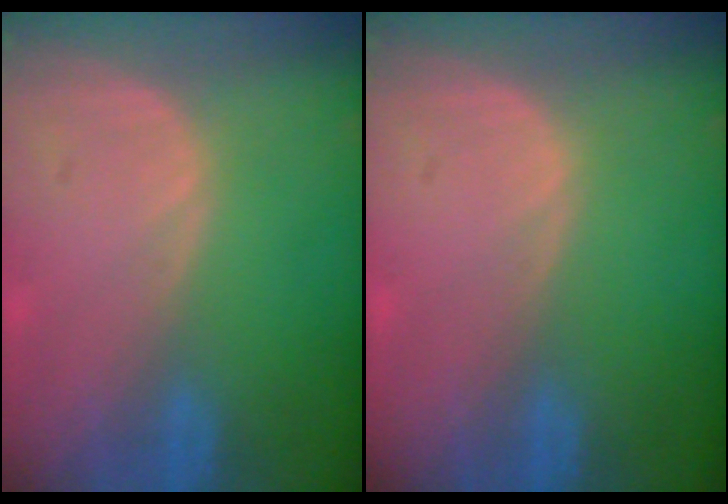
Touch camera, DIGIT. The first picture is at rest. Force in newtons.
{"total": 0.0}